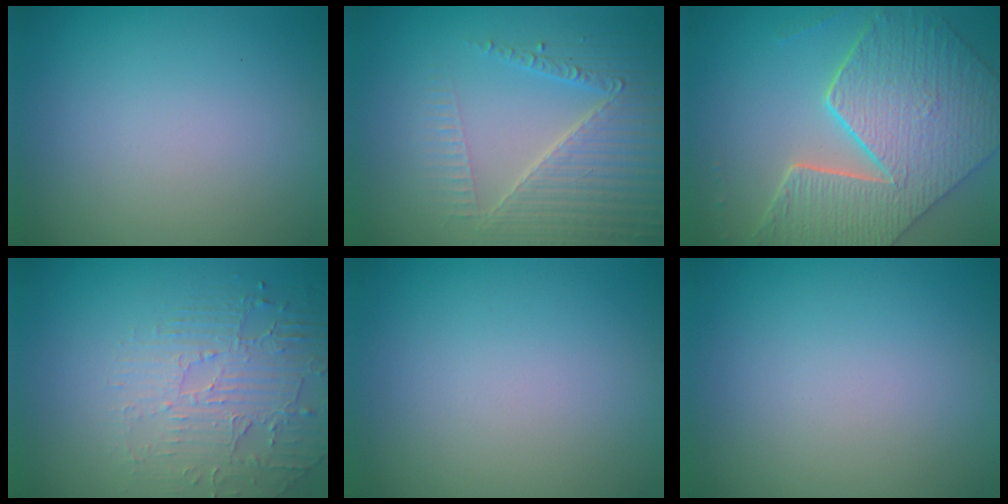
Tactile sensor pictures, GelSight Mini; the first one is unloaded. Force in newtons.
{"total": 4.7, "press": 4.2, "slide": 2.1}
{"total": 9.3, "press": 6.7, "slide": 6.4}
{"total": 2.6, "press": 2.1, "slide": 1.5}
{"total": 0.0}
{"total": 0.0}